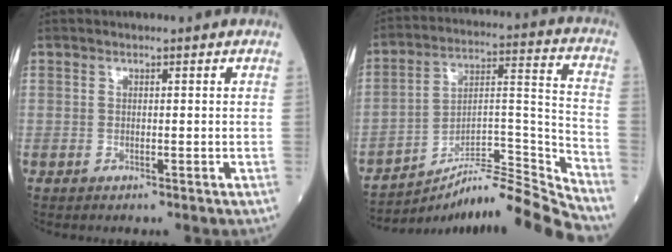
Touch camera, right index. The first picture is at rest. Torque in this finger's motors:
{"motor_torque": [-0.55, -0.98, -0.03, -0.04]}